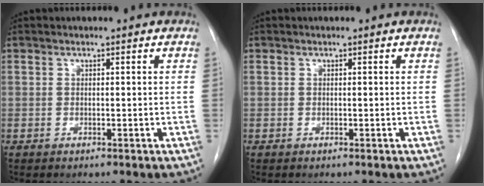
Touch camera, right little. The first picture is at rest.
{"total": 0.0}